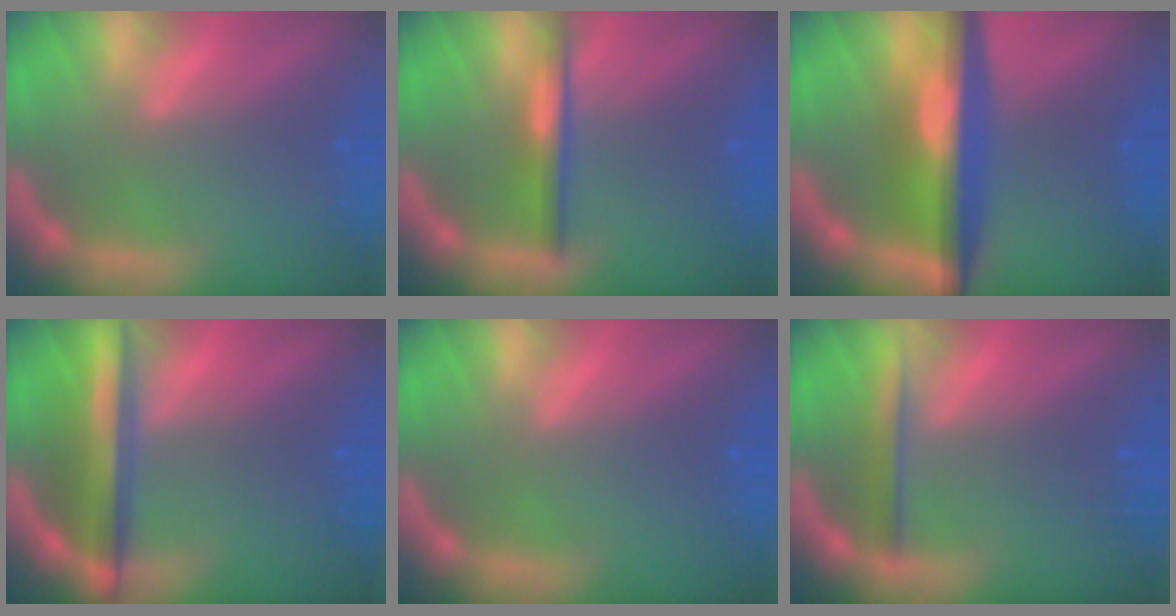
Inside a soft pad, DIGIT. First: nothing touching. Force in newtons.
{"total": 3.0}
{"total": 8.6}
{"total": 6.0}
{"total": 0.0}
{"total": 2.5}